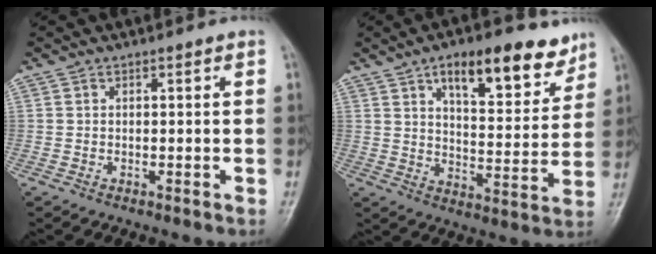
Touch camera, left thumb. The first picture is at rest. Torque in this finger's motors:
{"motor_torque": [0.55, 0.49, 0.55, -0.63, 0.12]}